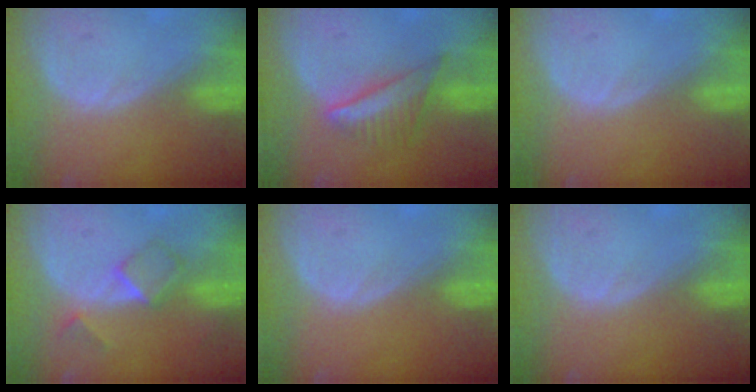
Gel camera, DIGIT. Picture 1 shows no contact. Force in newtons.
{"total": 6.2, "press": 5.9, "slide": 2.0}
{"total": 0.0}
{"total": 5.0, "press": 4.4, "slide": 2.4}
{"total": 0.0}
{"total": 0.0}